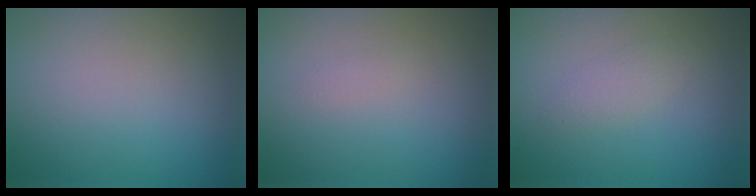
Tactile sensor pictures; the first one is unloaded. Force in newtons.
{"total": 0.5, "press": 0.5, "slide": 0.0}
{"total": 1.3, "press": 1.2, "slide": 0.1}